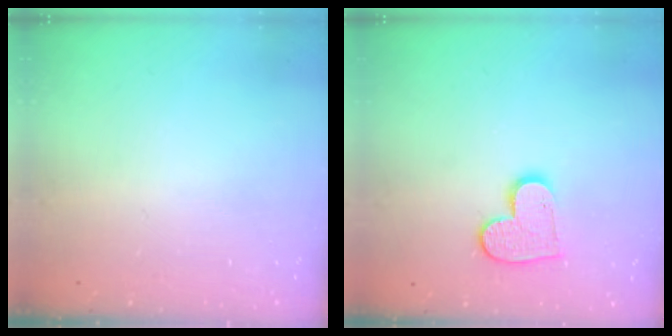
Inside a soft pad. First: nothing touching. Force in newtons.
{"total": 10.1, "press": 10.0, "slide": 0.6}